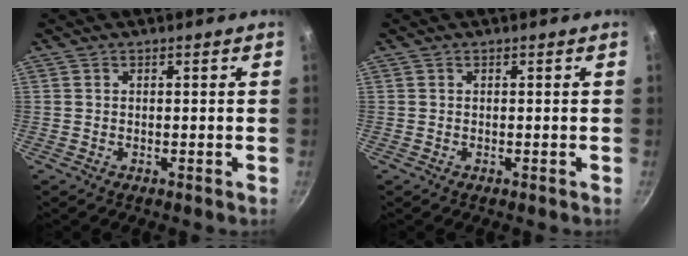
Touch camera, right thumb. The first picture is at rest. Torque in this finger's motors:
{"motor_torque": [-0.06, 0.29, 0.14, -0.14, 0.03]}